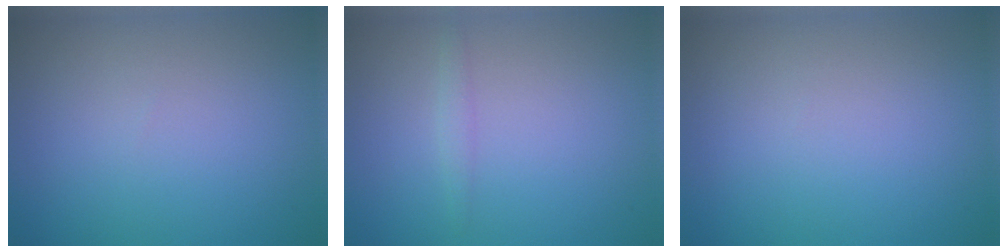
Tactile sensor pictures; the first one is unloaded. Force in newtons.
{"total": 0.8, "press": 0.8, "slide": 0.1}
{"total": 0.0}